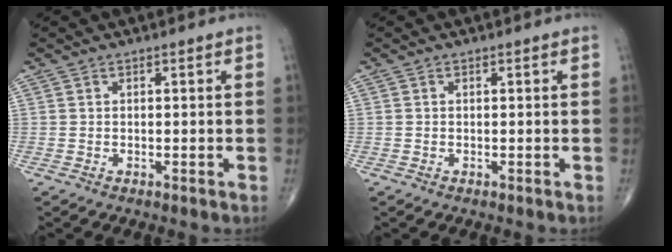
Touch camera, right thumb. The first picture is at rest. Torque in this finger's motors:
{"motor_torque": [-0.25, -0.04, 0.00, 0.11, 0.02]}